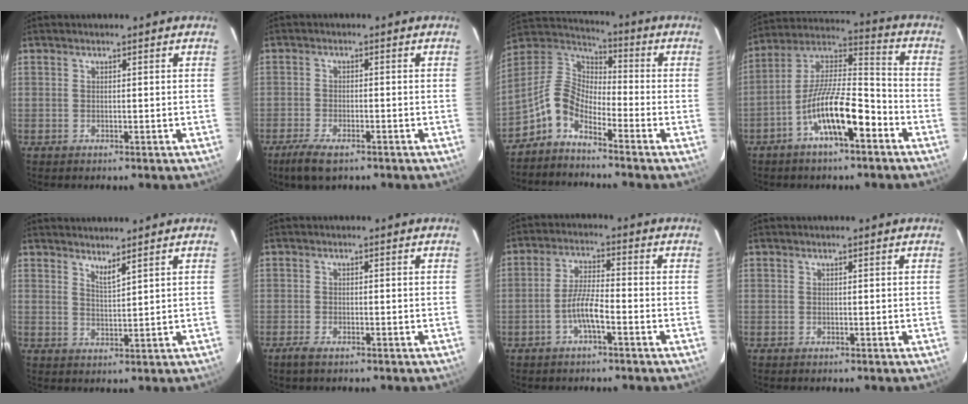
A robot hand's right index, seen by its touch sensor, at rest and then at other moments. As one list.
[{"total": 6.0, "force": [-4.3, 2.0, 3.8], "torque": [-0.097, -0.017, -0.079]}, {"total": 8.2, "force": [-5.5, 3.6, 4.8], "torque": [-0.108, 0.028, -0.128]}, {"total": 14.4, "force": [-7.3, 3.8, 11.8], "torque": [-0.216, 0.007, -0.133]}, {"total": 2.6, "force": [2.3, -0.1, 1.4], "torque": [-0.025, -0.004, 0.036]}, {"total": 2.5, "force": [-1.9, 0.7, 1.6], "torque": [-0.039, -0.005, -0.037]}, {"total": 5.5, "force": [-2.7, 0.8, 4.7], "torque": [-0.098, 0.008, -0.053]}, {"total": 0.0}]